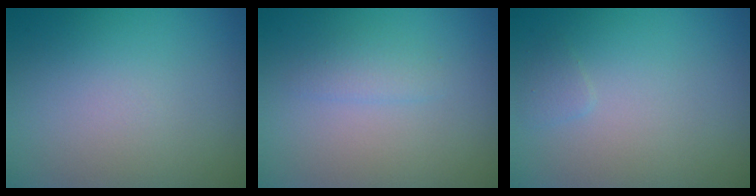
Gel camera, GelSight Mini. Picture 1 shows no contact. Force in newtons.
{"total": 1.2, "press": 1.2, "slide": 0.1}
{"total": 0.7, "press": 0.7, "slide": 0.1}